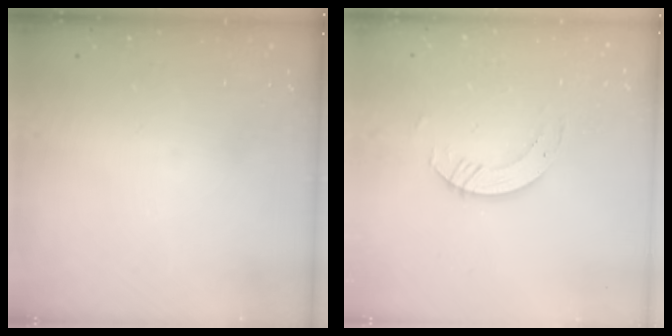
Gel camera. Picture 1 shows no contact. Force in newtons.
{"total": 4.3, "press": 4.2, "slide": 0.3}